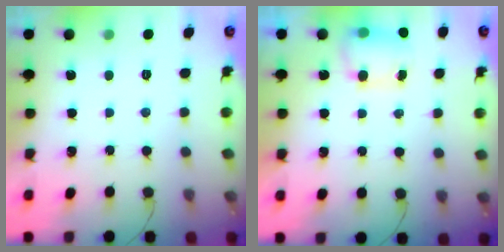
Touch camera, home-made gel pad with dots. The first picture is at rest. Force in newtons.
{"total": 6.3, "press": 6.3, "slide": 0.7}